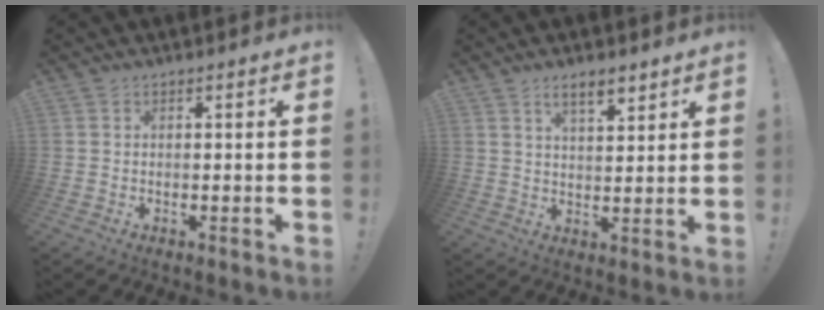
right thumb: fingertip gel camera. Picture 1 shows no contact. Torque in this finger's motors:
{"motor_torque": [0.25, 0.58, 0.27, 0.61, -0.06]}